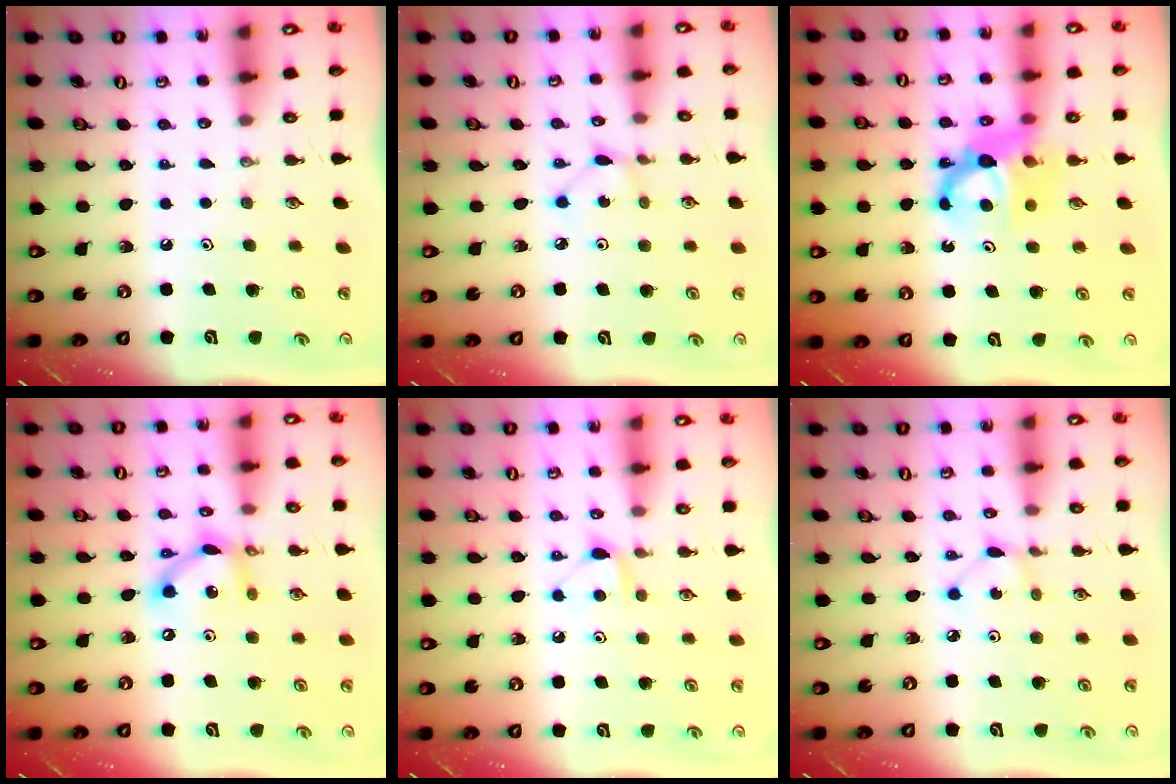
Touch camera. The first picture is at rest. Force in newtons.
{"total": 2.0, "press": 2.0, "slide": 0.2}
{"total": 9.1, "press": 9.1, "slide": 0.8}
{"total": 11.2, "press": 11.2, "slide": 1.0}
{"total": 6.1, "press": 6.0, "slide": 0.8}
{"total": 2.0, "press": 2.0, "slide": 0.2}